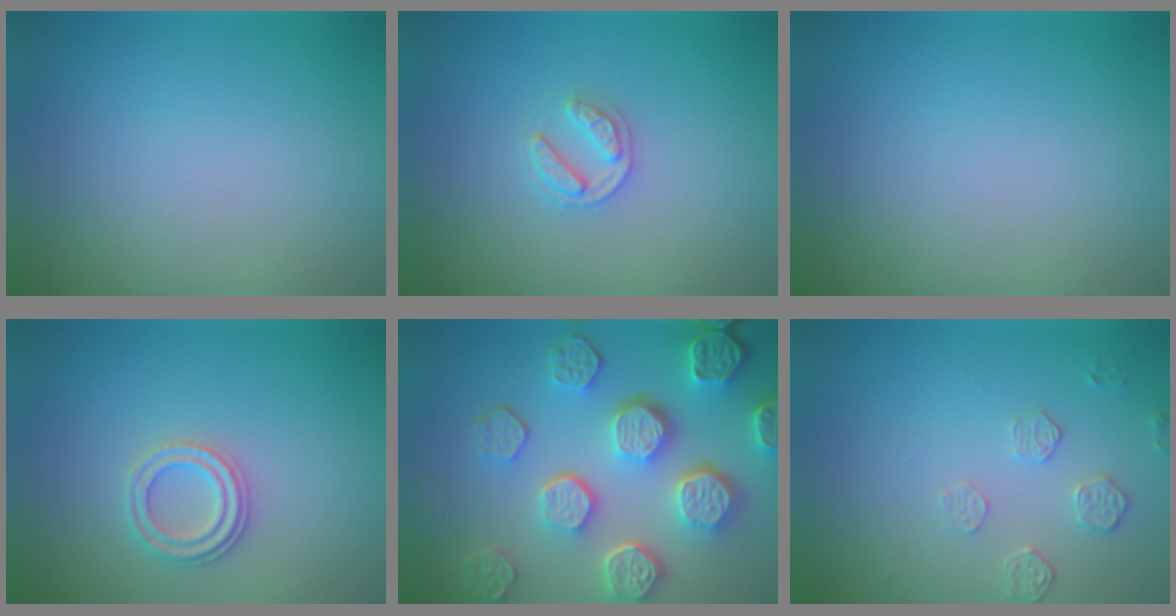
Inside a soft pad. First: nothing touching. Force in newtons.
{"total": 2.0, "press": 2.0, "slide": 0.3}
{"total": 0.0}
{"total": 2.2, "press": 2.1, "slide": 0.6}
{"total": 8.6, "press": 6.2, "slide": 5.9}
{"total": 1.7, "press": 1.0, "slide": 1.4}